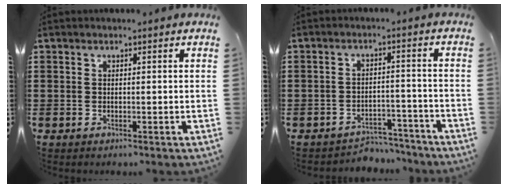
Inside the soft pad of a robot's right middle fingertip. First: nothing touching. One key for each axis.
{"total": 3.8, "fx": -3.7, "fy": 0.6, "fz": 0.3, "tx": -0.010, "ty": 0.004, "tz": -0.078}